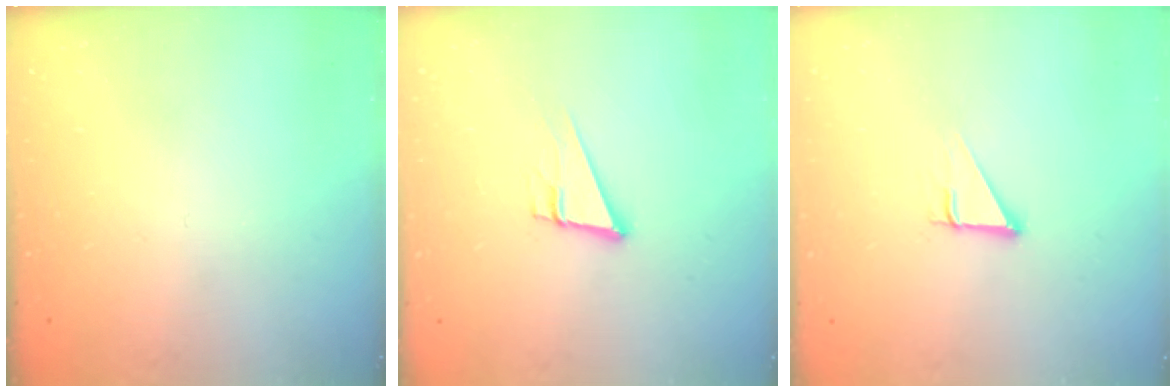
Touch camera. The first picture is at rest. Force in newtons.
{"total": 9.0, "press": 8.3, "slide": 3.3}
{"total": 3.0, "press": 3.0, "slide": 0.1}